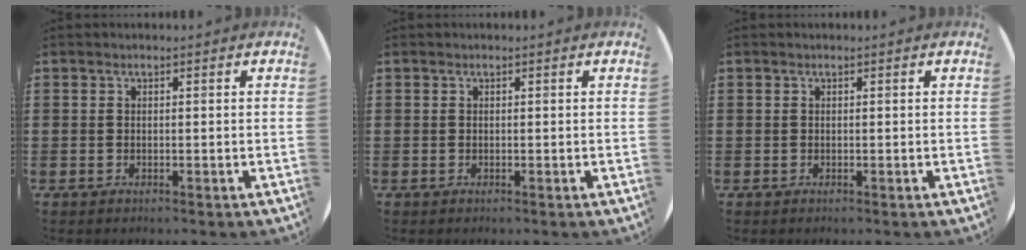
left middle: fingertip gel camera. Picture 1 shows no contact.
{"total": 0.0}
{"total": 0.0}